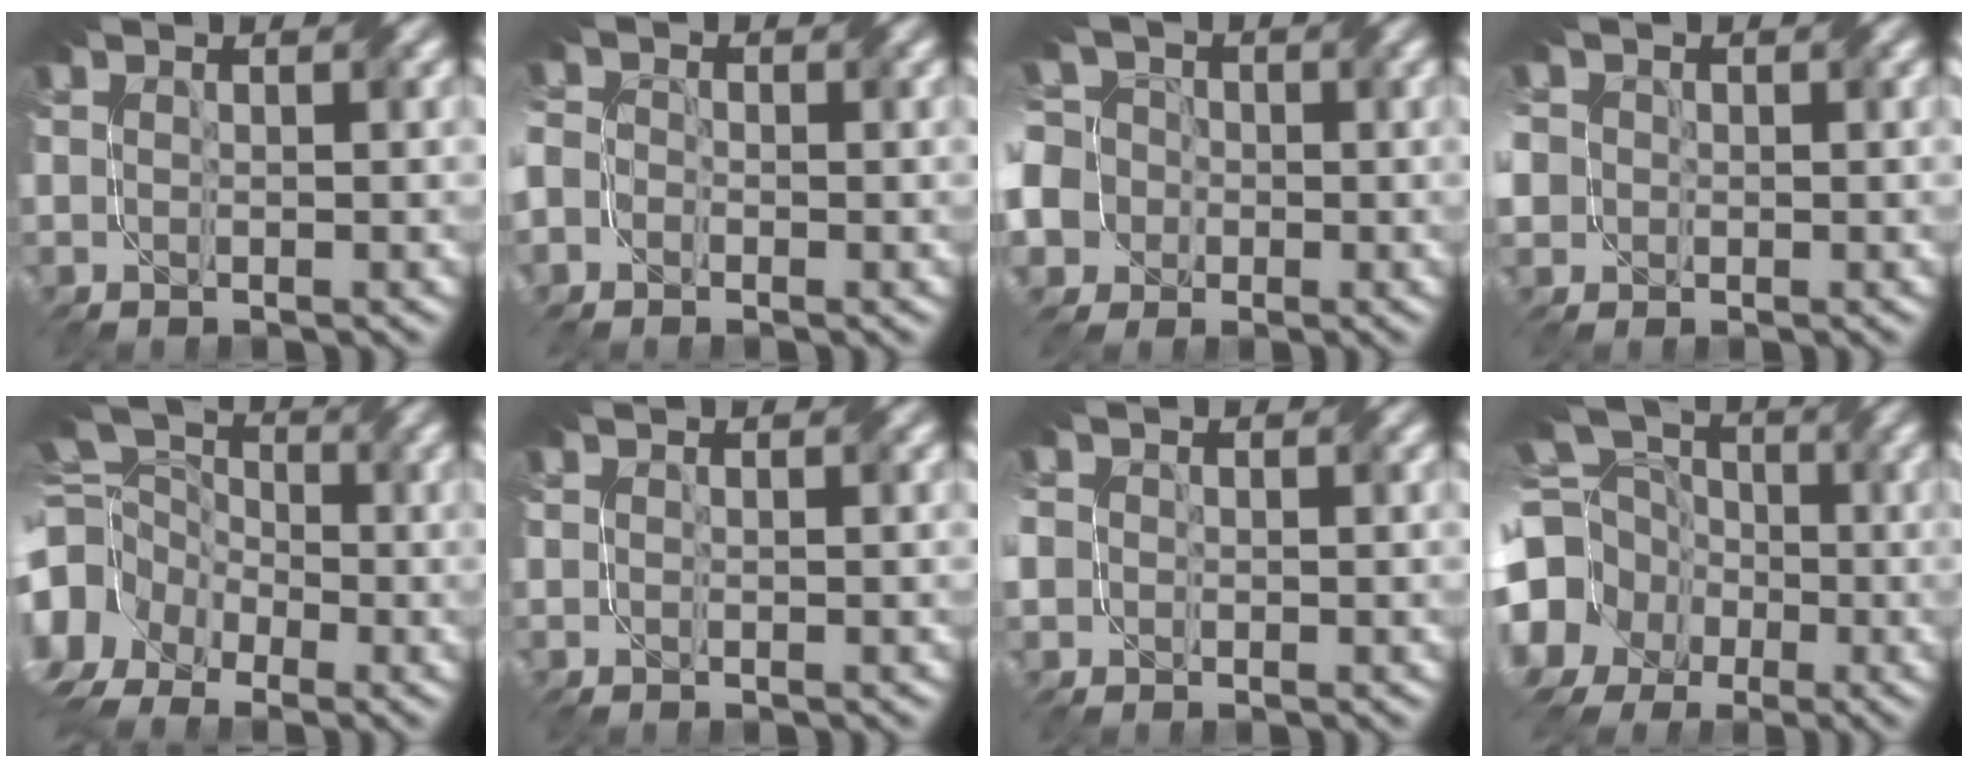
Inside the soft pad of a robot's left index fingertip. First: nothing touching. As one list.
[{"total": 3.0, "force": [-1.5, 2.5, 0.8], "torque": [-0.019, 0.006, -0.035]}, {"total": 9.7, "force": [-2.7, 8.7, 3.3], "torque": [-0.089, 0.007, -0.078]}, {"total": 4.8, "force": [0.1, 4.2, 2.3], "torque": [-0.064, 0.015, -0.002]}, {"total": 11.1, "force": [-4.7, 8.3, 5.6], "torque": [-0.140, -0.005, -0.082]}, {"total": 0.0}, {"total": 3.0, "force": [-0.4, 2.6, 1.3], "torque": [-0.038, 0.000, -0.001]}, {"total": 16.5, "force": [-2.7, 15.1, 6.2], "torque": [-0.192, -0.013, -0.076]}]